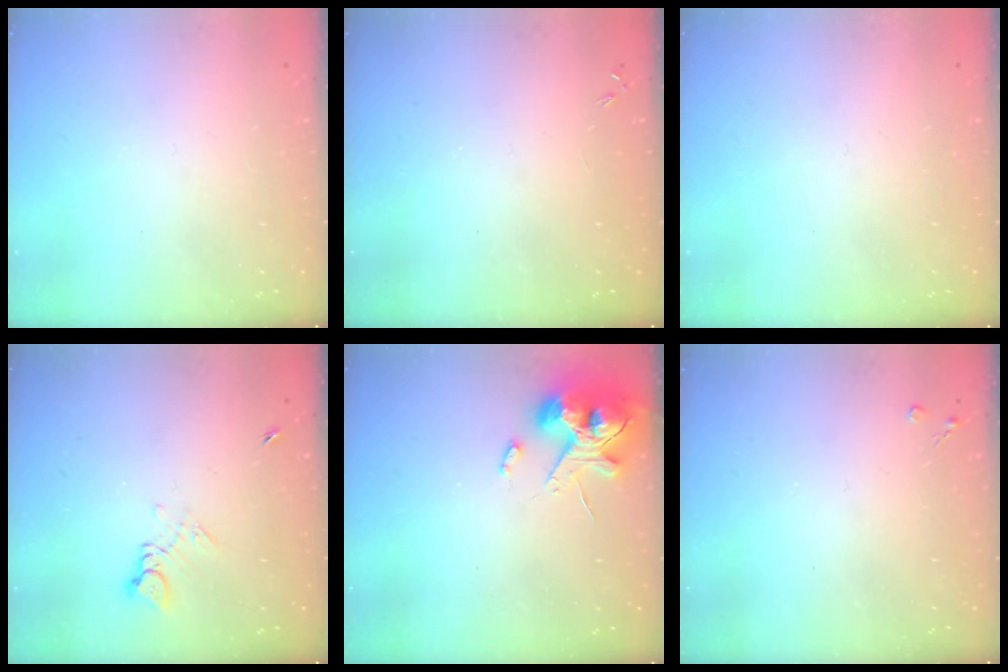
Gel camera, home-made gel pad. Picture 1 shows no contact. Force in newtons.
{"total": 0.0}
{"total": 0.0}
{"total": 4.4, "press": 4.4, "slide": 0.1}
{"total": 12.7, "press": 12.6, "slide": 2.0}
{"total": 2.1, "press": 2.1, "slide": 0.4}